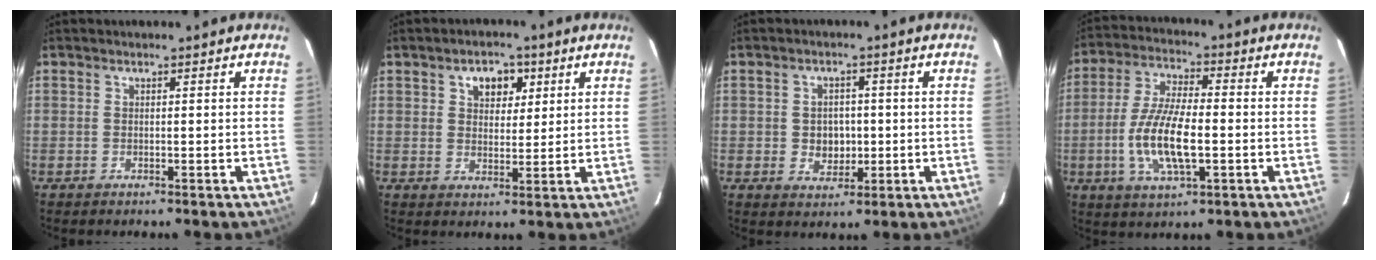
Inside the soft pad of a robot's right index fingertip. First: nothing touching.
{"total": 5.5, "force": [2.5, 3.7, 3.2], "torque": [-0.046, 0.012, 0.042]}
{"total": 4.7, "force": [-0.4, 4.1, 2.4], "torque": [-0.042, 0.004, 0.002]}
{"total": 12.4, "force": [-2.7, 4.2, 11.3], "torque": [-0.233, -0.005, -0.051]}